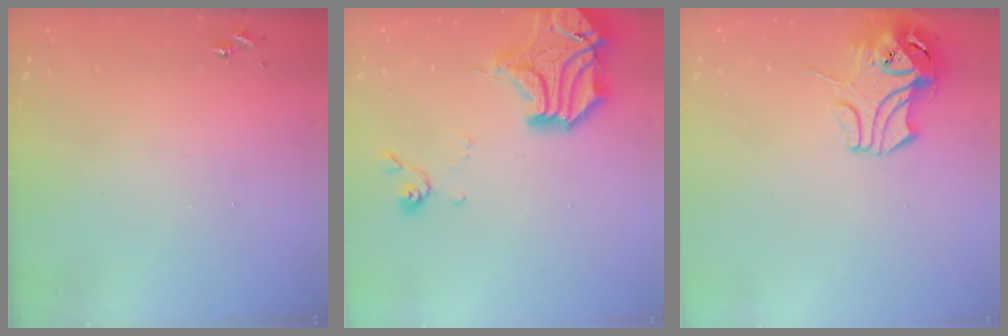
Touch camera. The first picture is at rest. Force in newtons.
{"total": 20.2, "press": 20.0, "slide": 2.5}
{"total": 10.3, "press": 10.2, "slide": 1.6}